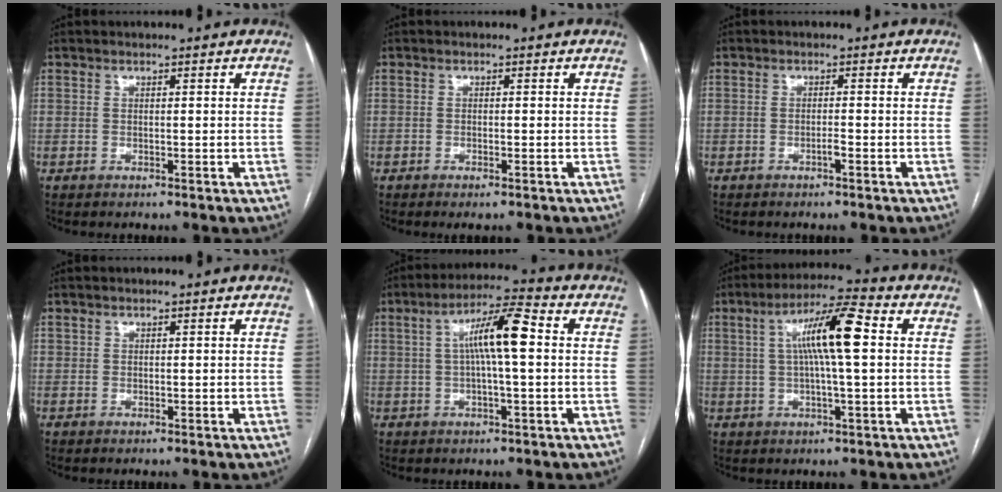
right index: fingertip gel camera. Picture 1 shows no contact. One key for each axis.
{"total": 0.9, "fx": -0.5, "fy": 0.2, "fz": 0.8, "tx": -0.013, "ty": -0.003, "tz": -0.006}
{"total": 0.9, "fx": -0.6, "fy": 0.0, "fz": 0.7, "tx": -0.015, "ty": 0.001, "tz": -0.010}
{"total": 0.7, "fx": 0.4, "fy": 0.6, "fz": 0.2, "tx": 0.006, "ty": -0.001, "tz": 0.005}
{"total": 9.4, "fx": 1.4, "fy": 1.1, "fz": 9.3, "tx": -0.168, "ty": 0.023, "tz": 0.019}
{"total": 10.9, "fx": 2.0, "fy": 1.0, "fz": 10.7, "tx": -0.192, "ty": 0.019, "tz": 0.031}